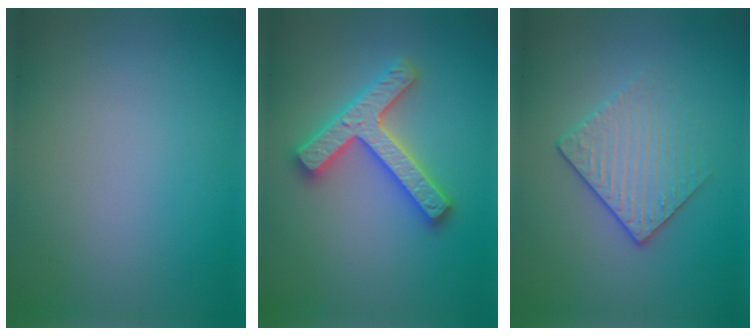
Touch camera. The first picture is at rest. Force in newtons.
{"total": 4.7, "press": 4.6, "slide": 0.9}
{"total": 3.0, "press": 2.8, "slide": 1.2}